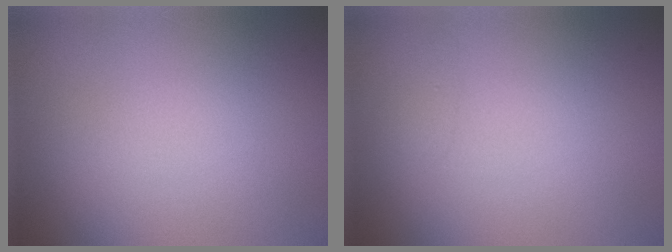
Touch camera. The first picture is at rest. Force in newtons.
{"total": 0.6, "press": 0.6, "slide": 0.1}